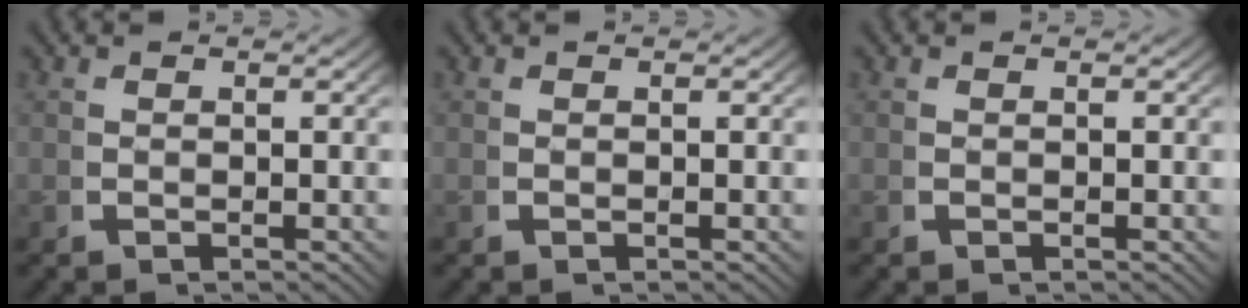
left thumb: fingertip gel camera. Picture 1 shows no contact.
{"total": 0.0}
{"total": 0.0}